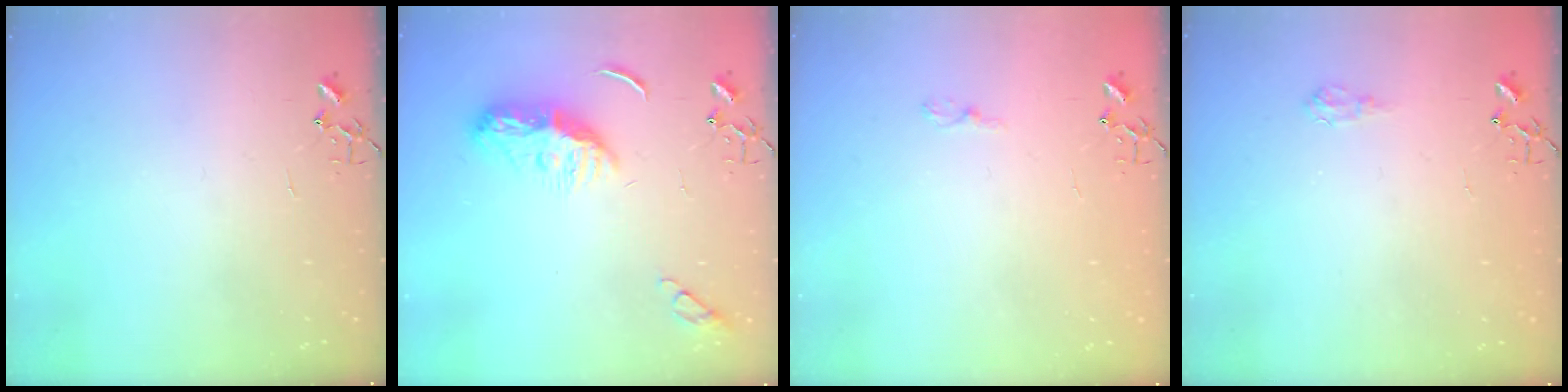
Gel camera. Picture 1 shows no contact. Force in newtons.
{"total": 10.6, "press": 10.6, "slide": 0.5}
{"total": 4.6, "press": 4.6, "slide": 0.4}
{"total": 4.7, "press": 4.7, "slide": 0.7}